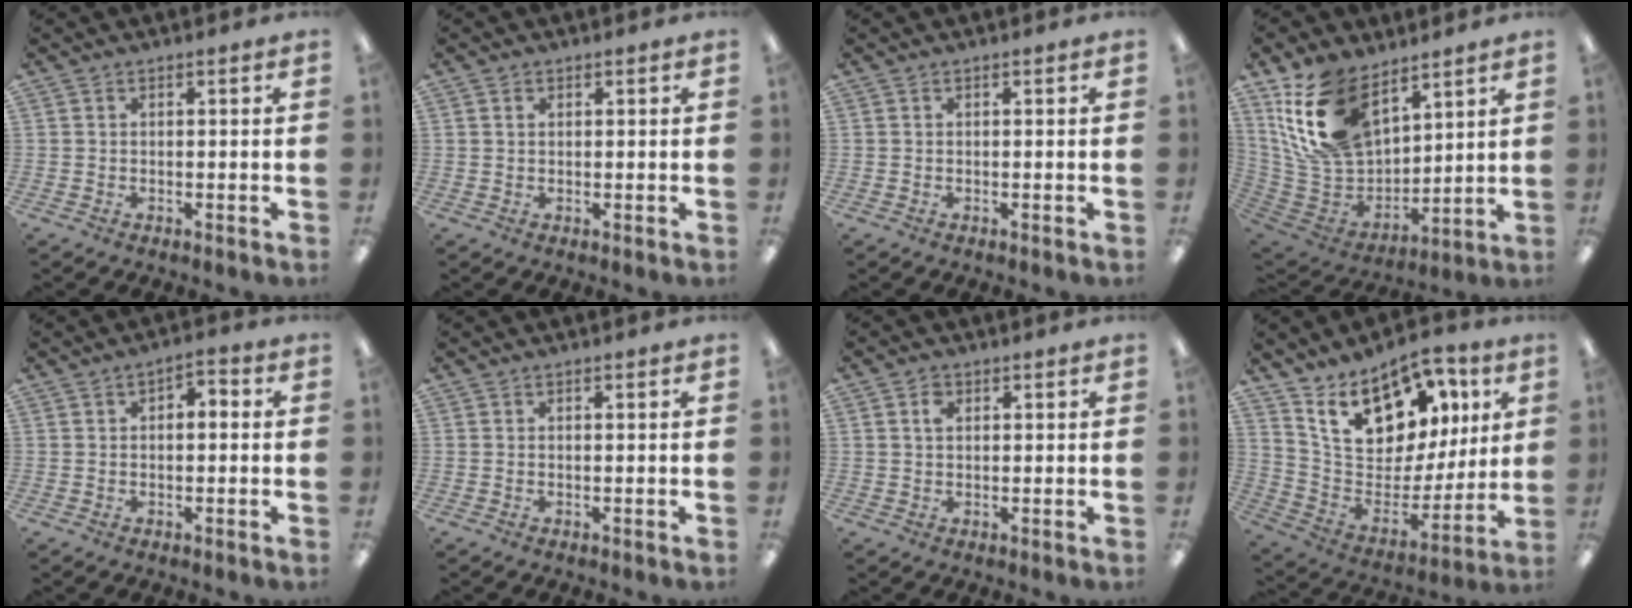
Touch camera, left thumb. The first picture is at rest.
{"total": 1.1, "force": [0.4, 0.9, 0.5], "torque": [-0.011, 0.005, 0.008]}
{"total": 0.0}
{"total": 20.7, "force": [11.1, 12.6, 12.0], "torque": [-0.271, -0.040, 0.209]}
{"total": 2.5, "force": [-0.7, 1.8, 1.7], "torque": [-0.020, 0.008, -0.017]}
{"total": 0.0}
{"total": 2.7, "force": [1.1, 1.9, 1.5], "torque": [-0.026, 0.002, 0.018]}
{"total": 19.6, "force": [12.8, 10.9, 10.1], "torque": [-0.175, -0.069, 0.229]}